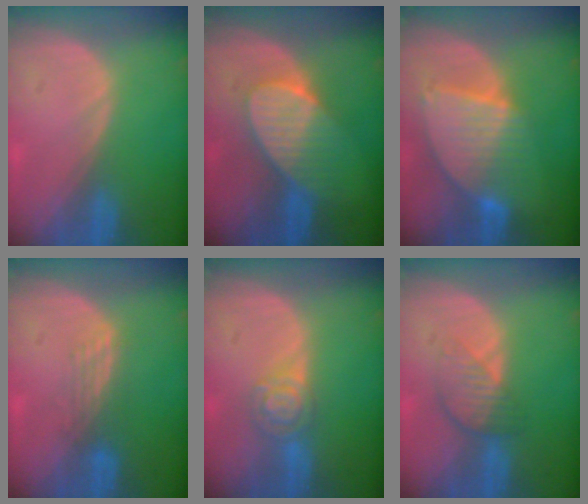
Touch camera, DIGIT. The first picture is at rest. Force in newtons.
{"total": 6.9, "press": 6.9, "slide": 0.4}
{"total": 8.5, "press": 7.5, "slide": 4.0}
{"total": 3.1, "press": 2.6, "slide": 1.6}
{"total": 5.1, "press": 4.5, "slide": 2.5}
{"total": 4.4, "press": 3.9, "slide": 2.0}